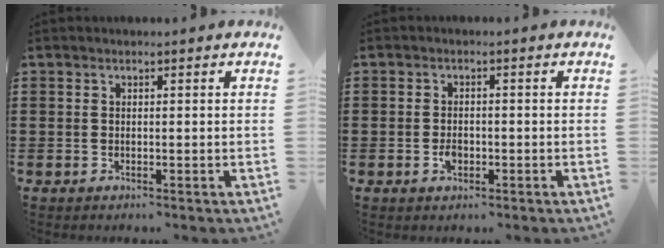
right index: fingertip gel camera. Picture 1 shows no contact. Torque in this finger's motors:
{"motor_torque": [0.51, -0.28, 0.04, 0.01]}